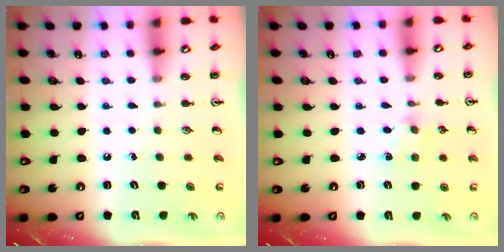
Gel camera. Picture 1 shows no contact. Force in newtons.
{"total": 2.1, "press": 2.1, "slide": 0.3}